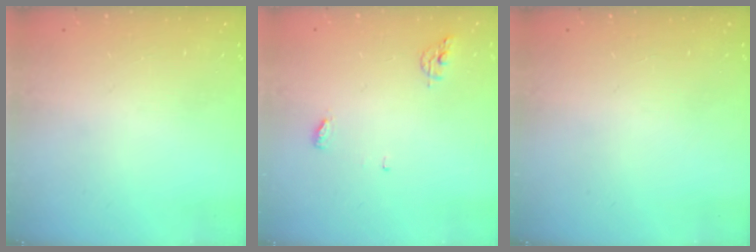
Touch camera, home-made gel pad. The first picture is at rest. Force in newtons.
{"total": 4.7, "press": 4.7, "slide": 0.4}
{"total": 0.0}